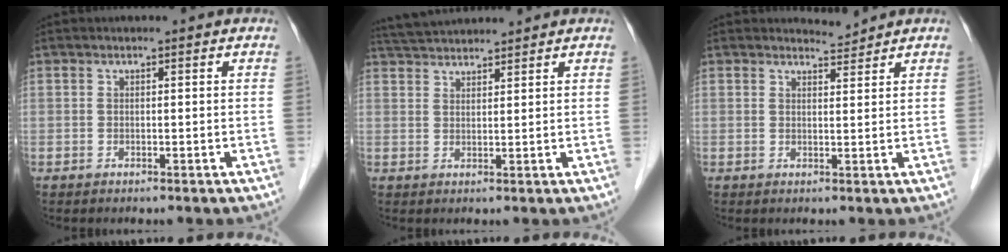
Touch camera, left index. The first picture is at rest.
{"total": 5.8, "force": [5.6, 0.2, 1.5], "torque": [-0.033, 0.037, 0.103]}
{"total": 1.9, "force": [1.8, -0.2, -0.5], "torque": [-0.002, -0.008, 0.032]}